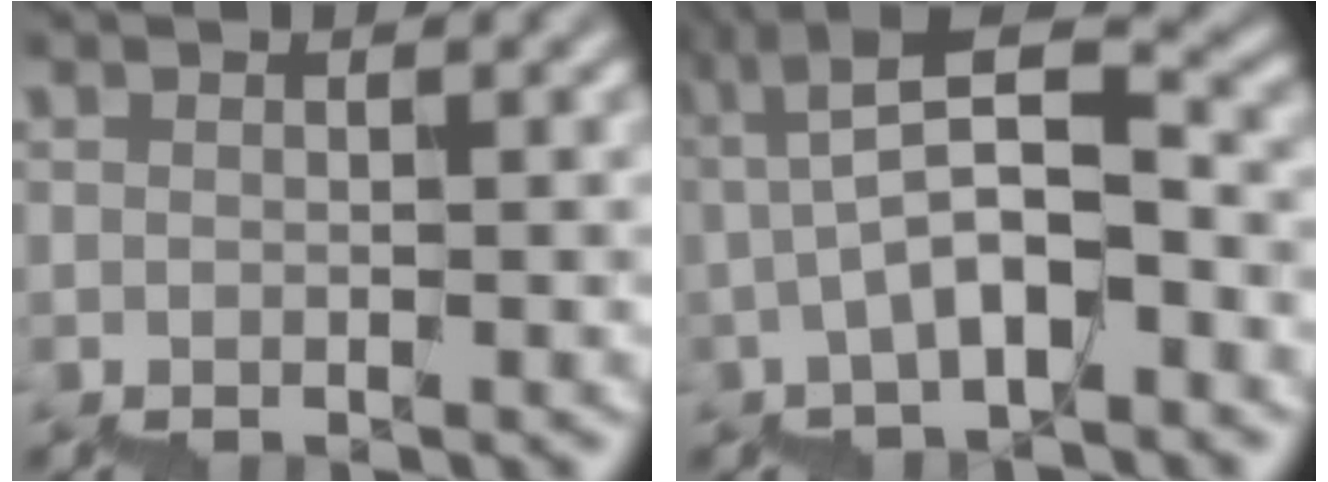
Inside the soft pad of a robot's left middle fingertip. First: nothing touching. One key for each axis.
{"total": 6.0, "fx": -1.2, "fy": 1.7, "fz": 5.7, "tx": -0.097, "ty": 0.029, "tz": -0.023}